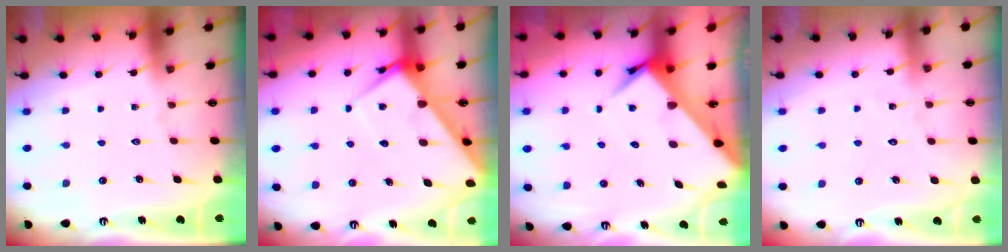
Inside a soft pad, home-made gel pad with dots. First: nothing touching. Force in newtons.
{"total": 7.1, "press": 7.1, "slide": 0.6}
{"total": 6.0, "press": 6.0, "slide": 0.5}
{"total": 5.5, "press": 5.5, "slide": 0.5}